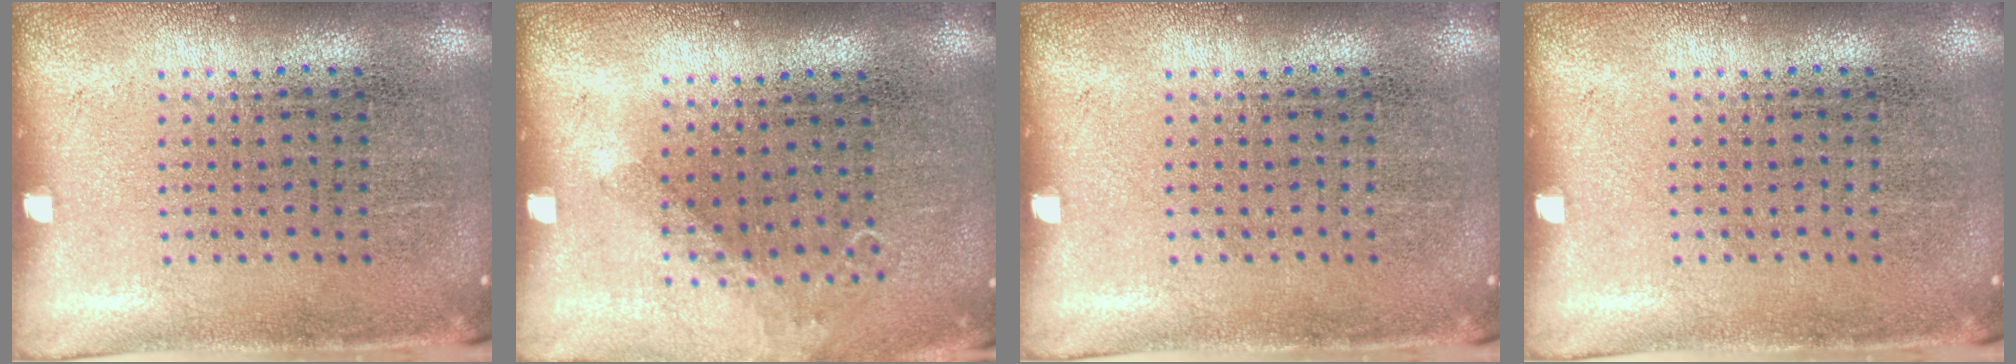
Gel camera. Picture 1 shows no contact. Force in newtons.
{"total": 0.8, "press": 0.8, "slide": 0.3}
{"total": 0.0}
{"total": 0.0}